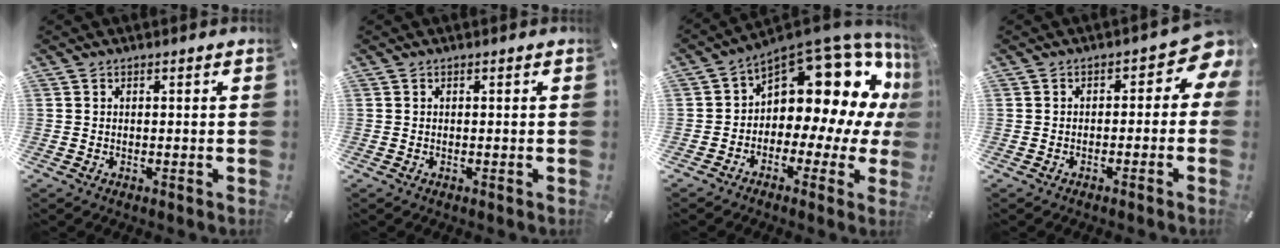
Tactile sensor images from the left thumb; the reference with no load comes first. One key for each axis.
{"total": 0.0}
{"total": 16.3, "fx": 7.4, "fy": 9.2, "fz": 11.2, "tx": -0.141, "ty": -0.075, "tz": 0.115}
{"total": 5.6, "fx": 0.1, "fy": 3.6, "fz": 4.2, "tx": -0.050, "ty": -0.006, "tz": -0.005}